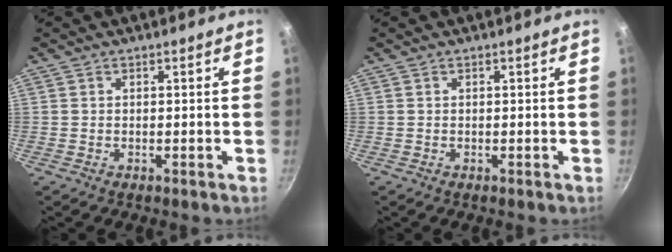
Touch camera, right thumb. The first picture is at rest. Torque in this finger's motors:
{"motor_torque": [-0.15, -0.15, 0.10, -0.03, 0.00]}